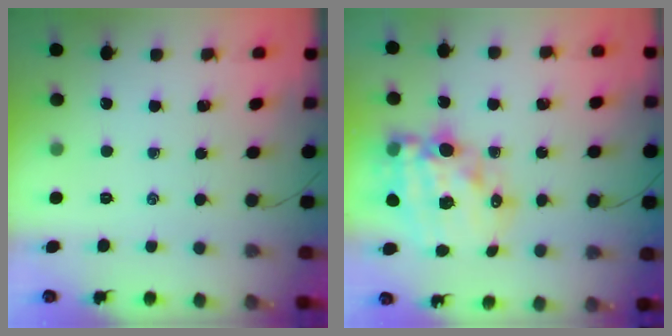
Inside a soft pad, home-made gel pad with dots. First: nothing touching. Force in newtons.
{"total": 20.3, "press": 19.7, "slide": 4.9}